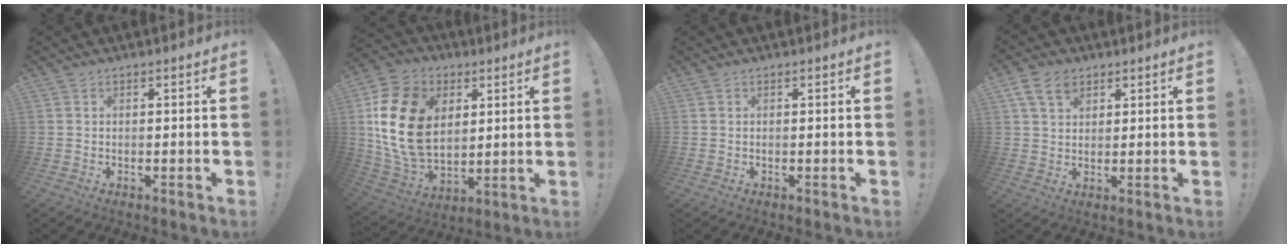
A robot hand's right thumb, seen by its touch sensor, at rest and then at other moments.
{"total": 21.5, "force": [4.5, 15.7, 13.9], "torque": [-0.266, -0.015, 0.088]}
{"total": 0.0}
{"total": 7.0, "force": [3.8, 4.7, 3.6], "torque": [-0.063, -0.006, 0.074]}